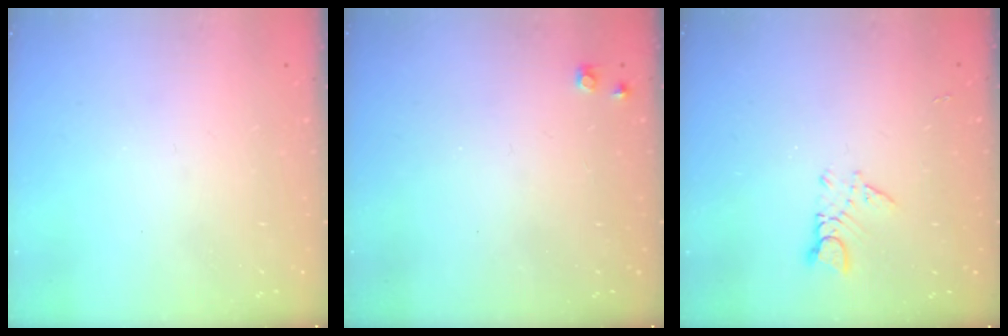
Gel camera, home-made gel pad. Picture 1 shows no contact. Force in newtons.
{"total": 5.1, "press": 5.1, "slide": 0.6}
{"total": 2.7, "press": 2.7, "slide": 0.3}